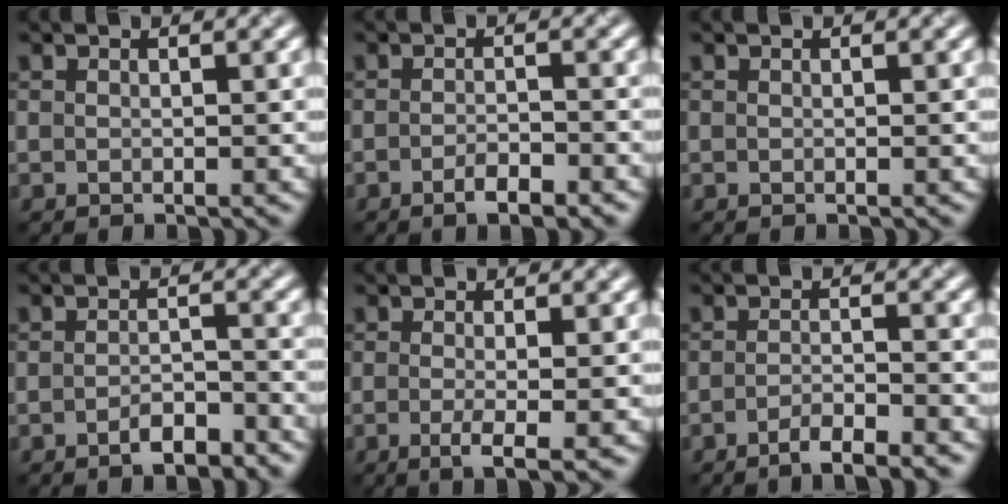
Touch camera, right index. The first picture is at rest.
{"total": 2.5, "force": [-1.5, 0.7, 1.9], "torque": [-0.031, -0.001, -0.025]}
{"total": 0.0}
{"total": 2.6, "force": [-1.8, 0.9, 1.7], "torque": [-0.024, 0.005, -0.032]}
{"total": 3.0, "force": [-0.7, 0.8, 2.8], "torque": [-0.048, -0.009, -0.014]}
{"total": 2.9, "force": [-2.0, 0.6, 2.0], "torque": [-0.028, 0.002, -0.044]}